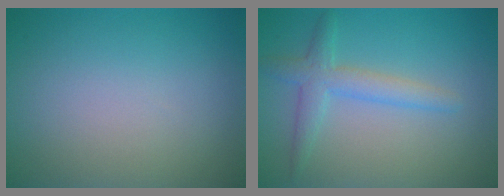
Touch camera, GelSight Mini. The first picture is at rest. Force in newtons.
{"total": 3.0, "press": 3.0, "slide": 0.0}